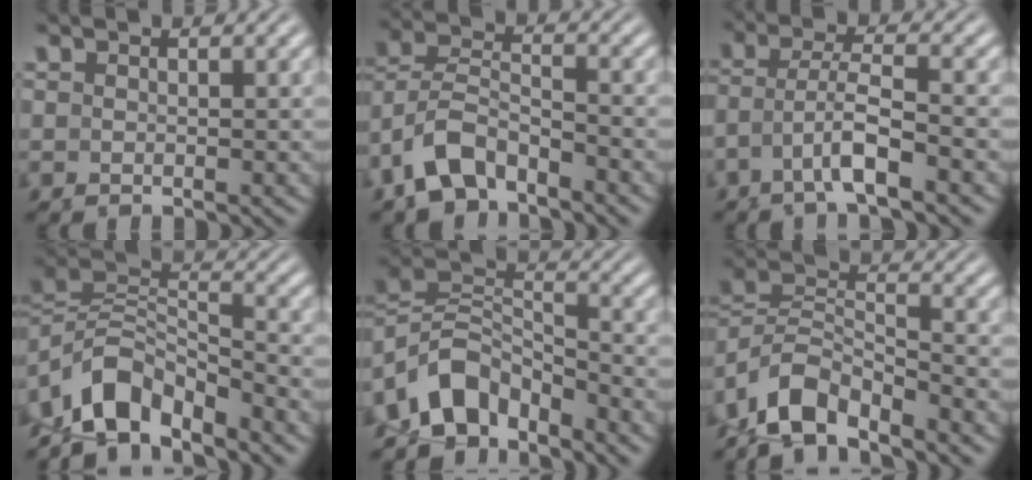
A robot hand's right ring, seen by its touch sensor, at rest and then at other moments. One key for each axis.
{"total": 3.5, "fx": -2.0, "fy": 2.5, "fz": 1.5, "tx": -0.052, "ty": -0.013, "tz": -0.029}
{"total": 3.2, "fx": -0.5, "fy": 2.0, "fz": 2.5, "tx": -0.066, "ty": -0.012, "tz": 0.000}
{"total": 6.7, "fx": -1.7, "fy": 5.1, "fz": 4.0, "tx": -0.084, "ty": -0.012, "tz": -0.029}
{"total": 7.6, "fx": -1.9, "fy": 6.1, "fz": 4.2, "tx": -0.089, "ty": -0.017, "tz": -0.035}
{"total": 5.1, "fx": -1.9, "fy": 3.8, "fz": 2.8, "tx": -0.065, "ty": -0.015, "tz": -0.030}